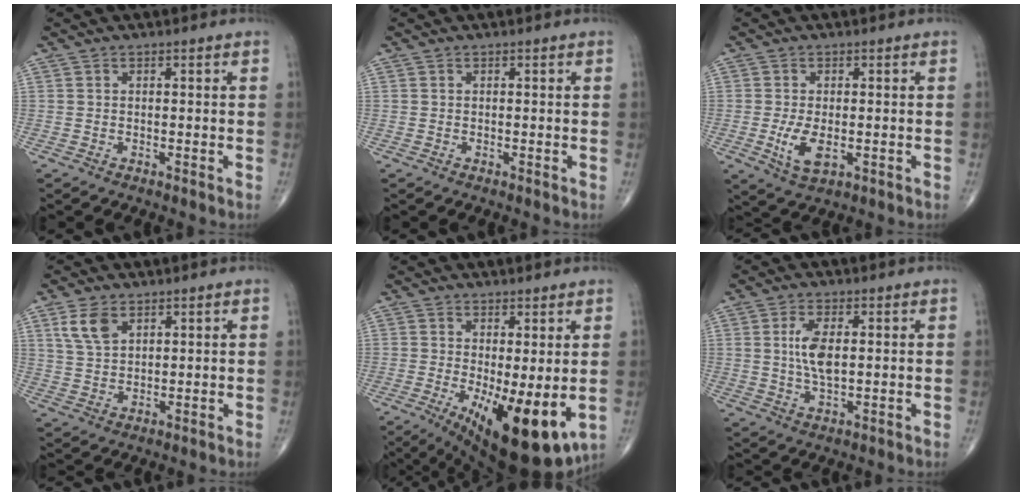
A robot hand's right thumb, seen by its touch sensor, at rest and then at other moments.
{"total": 0.0}
{"total": 5.5, "force": [-1.0, 2.7, 4.7], "torque": [-0.092, -0.012, -0.013]}
{"total": 5.6, "force": [2.9, 3.2, 3.5], "torque": [-0.064, -0.008, 0.063]}
{"total": 15.0, "force": [-3.1, 5.3, 13.7], "torque": [-0.202, -0.034, -0.027]}
{"total": 6.1, "force": [0.9, 2.6, 5.4], "torque": [-0.109, -0.007, 0.016]}